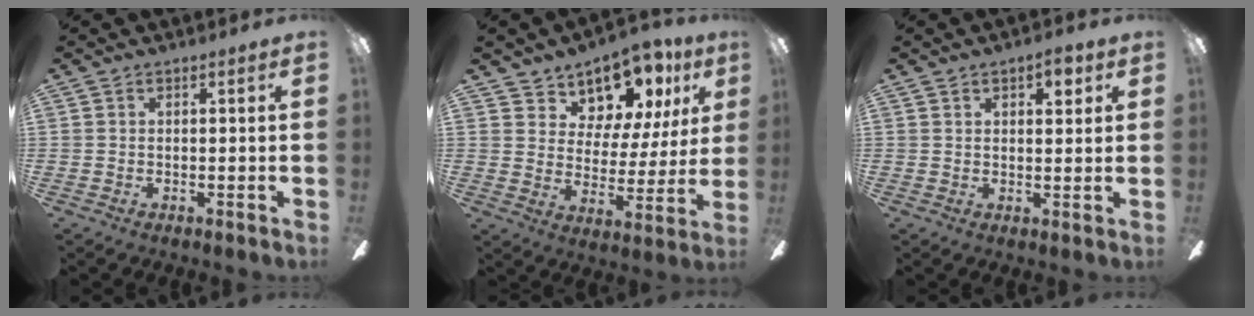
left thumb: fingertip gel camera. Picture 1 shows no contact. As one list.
[{"total": 12.4, "force": [9.5, 6.8, 4.1], "torque": [-0.074, -0.072, 0.175]}, {"total": 3.9, "force": [2.3, 1.8, 2.5], "torque": [-0.022, -0.007, 0.033]}]